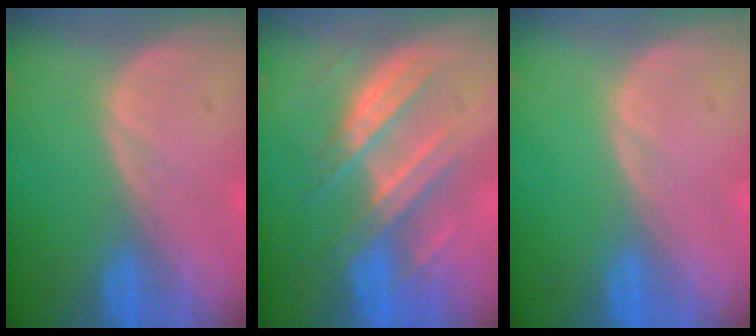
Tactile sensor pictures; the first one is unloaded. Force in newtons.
{"total": 8.3, "press": 7.6, "slide": 3.3}
{"total": 0.0}